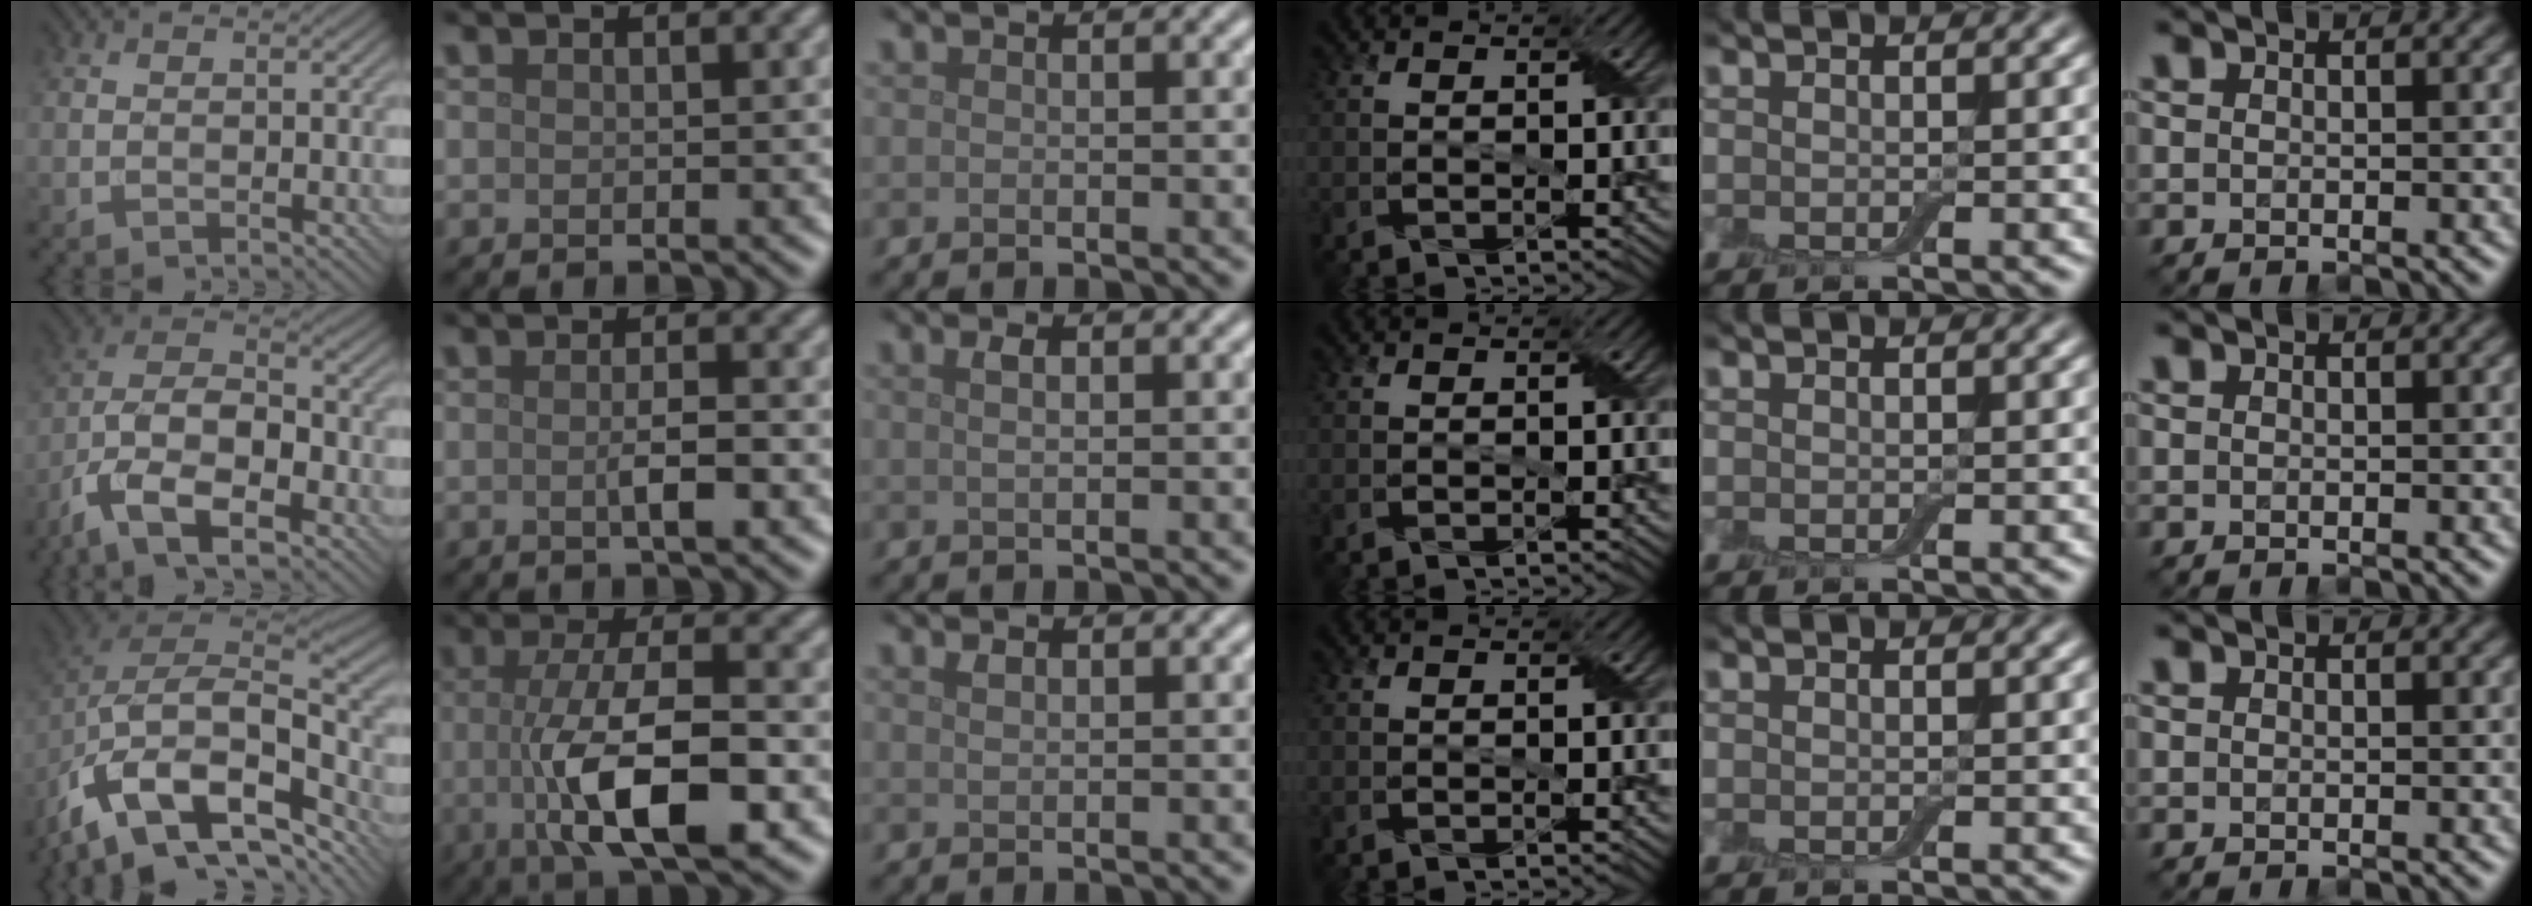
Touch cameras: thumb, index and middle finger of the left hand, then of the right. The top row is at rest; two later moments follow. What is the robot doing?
{"motion": "wrap", "object": "adhesive wrap"}